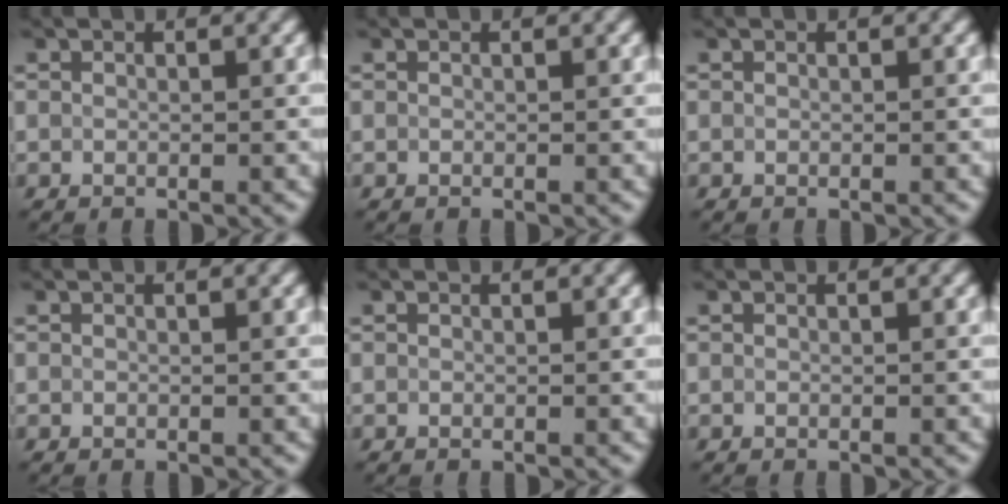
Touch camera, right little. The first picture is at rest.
{"total": 0.0}
{"total": 0.0}
{"total": 0.0}
{"total": 0.0}
{"total": 0.0}